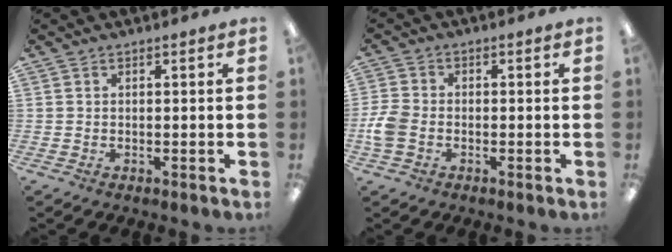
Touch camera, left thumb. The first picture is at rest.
{"total": 5.4, "force": [-1.6, 3.8, 3.5], "torque": [-0.074, 0.009, -0.029]}